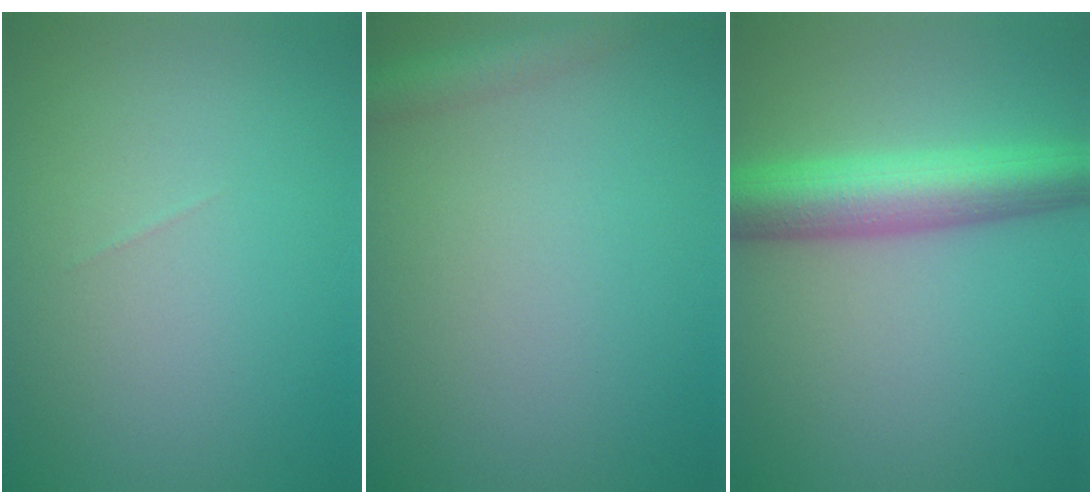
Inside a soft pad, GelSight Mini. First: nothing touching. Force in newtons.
{"total": 2.9, "press": 2.9, "slide": 0.1}
{"total": 7.0, "press": 7.0, "slide": 0.2}